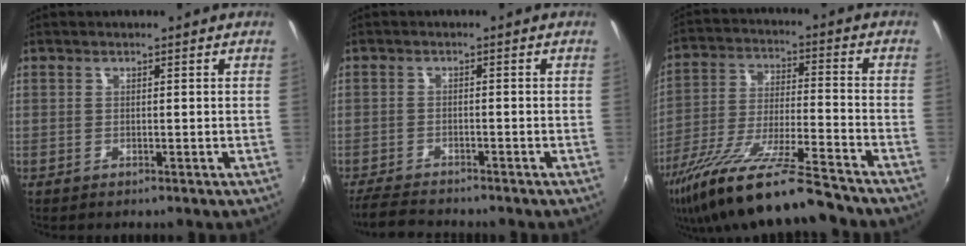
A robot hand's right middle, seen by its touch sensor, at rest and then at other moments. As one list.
[{"total": 5.5, "force": [-5.2, 1.0, 1.7], "torque": [-0.057, -0.016, -0.092]}, {"total": 19.6, "force": [-15.7, 2.1, 11.4], "torque": [-0.222, -0.042, -0.271]}]